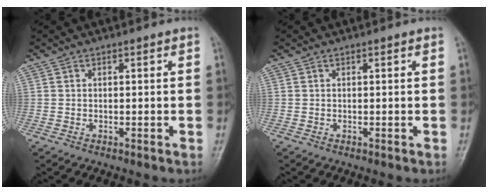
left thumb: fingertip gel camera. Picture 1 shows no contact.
{"total": 0.0}